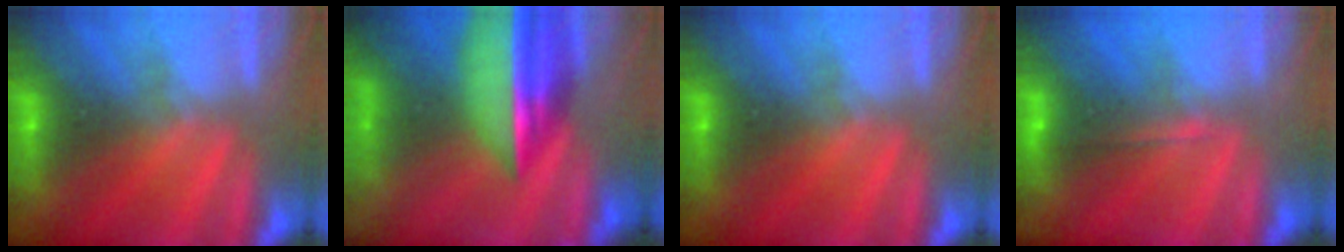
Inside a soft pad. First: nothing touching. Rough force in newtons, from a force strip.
{"total": 6.1}
{"total": 0.0}
{"total": 1.8}